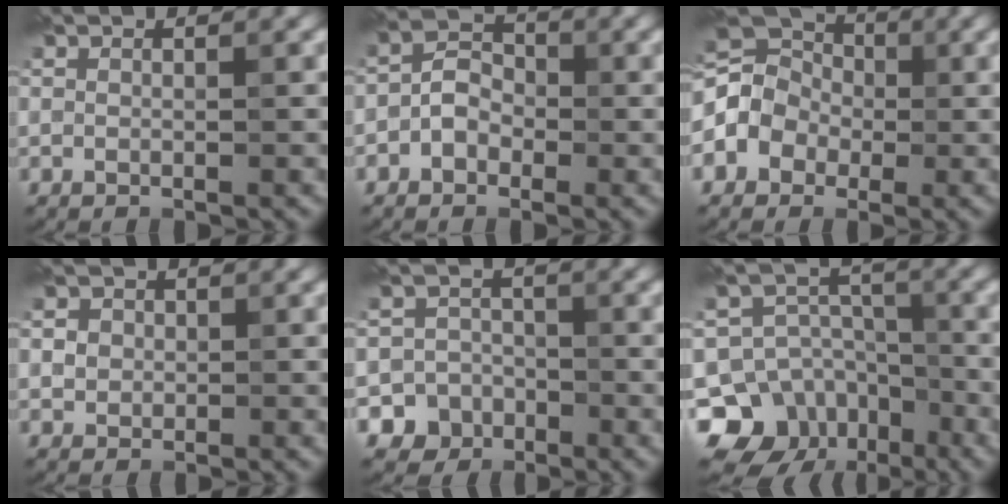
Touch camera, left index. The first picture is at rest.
{"total": 2.7, "force": [-1.0, 2.0, 1.5], "torque": [-0.021, 0.008, -0.027]}
{"total": 5.8, "force": [-1.0, 5.1, 2.6], "torque": [-0.025, 0.014, -0.041]}
{"total": 1.7, "force": [0.3, 1.5, 0.6], "torque": [-0.006, 0.004, 0.009]}
{"total": 4.3, "force": [-2.4, 3.5, 0.4], "torque": [0.029, -0.001, -0.051]}
{"total": 12.1, "force": [-7.0, 9.5, 2.8], "torque": [-0.051, -0.002, -0.129]}